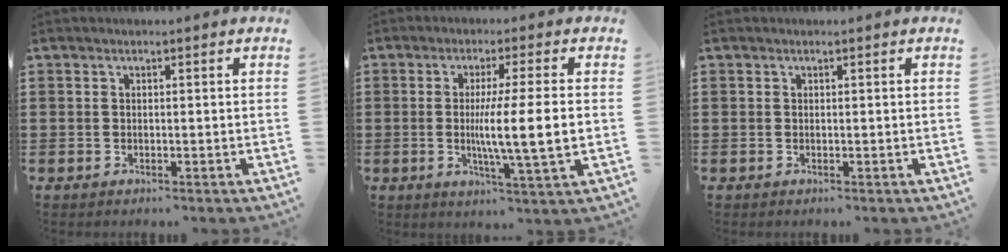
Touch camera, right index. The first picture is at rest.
{"total": 8.6, "force": [-0.5, 0.0, 8.6], "torque": [-0.156, -0.012, -0.014]}
{"total": 0.0}